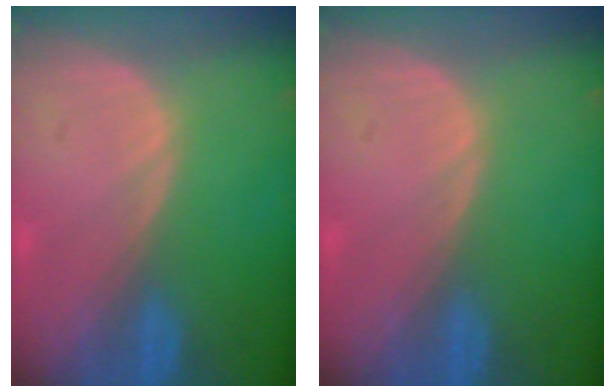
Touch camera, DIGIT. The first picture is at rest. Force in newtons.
{"total": 0.0}